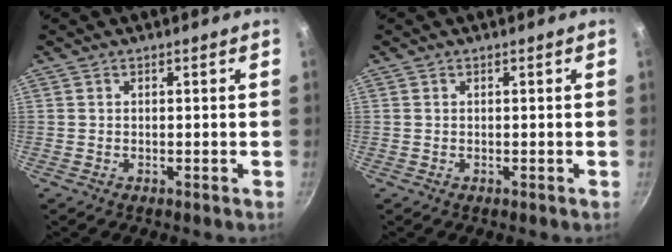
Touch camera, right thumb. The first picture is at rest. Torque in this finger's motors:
{"motor_torque": [-0.41, 0.33, 0.01, 0.21, -0.03]}